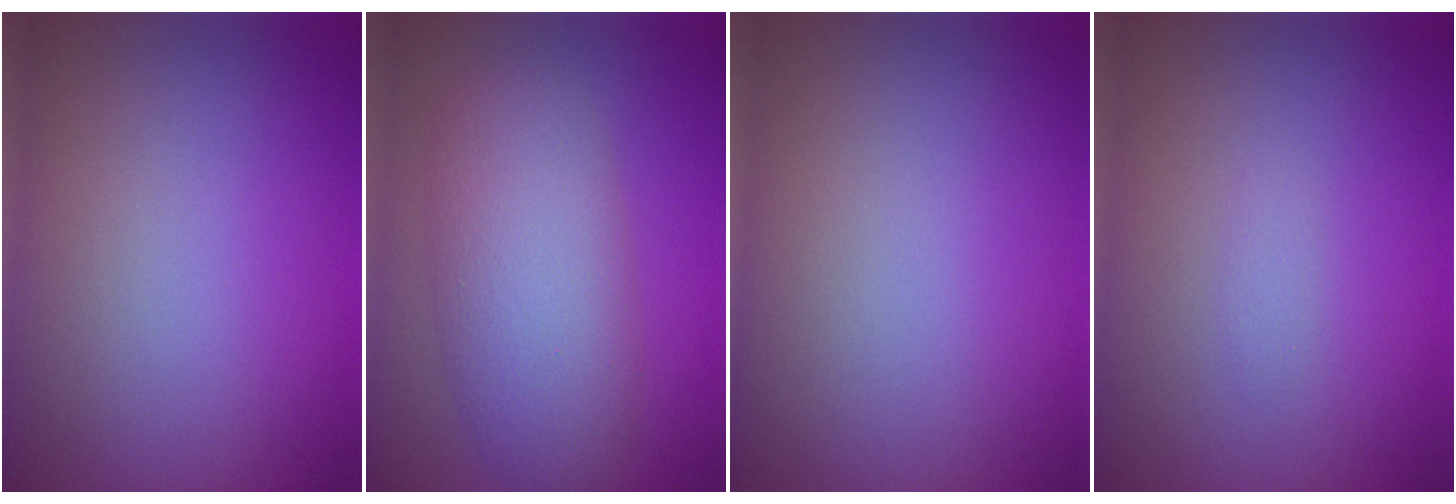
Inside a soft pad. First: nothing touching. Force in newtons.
{"total": 6.8, "press": 6.8, "slide": 0.3}
{"total": 0.0}
{"total": 0.6, "press": 0.6, "slide": 0.0}